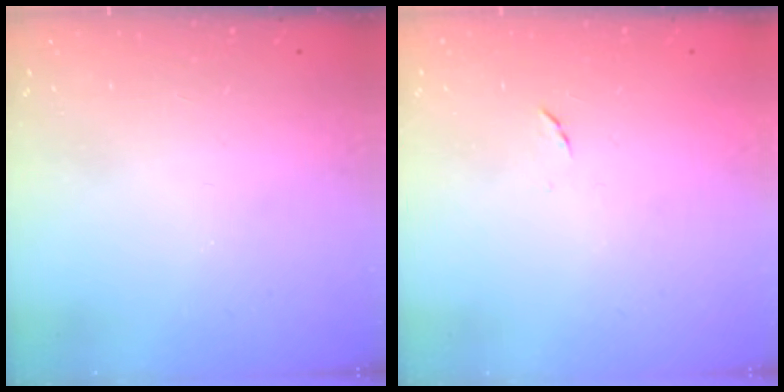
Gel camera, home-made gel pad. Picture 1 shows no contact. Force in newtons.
{"total": 4.5, "press": 4.5, "slide": 0.5}